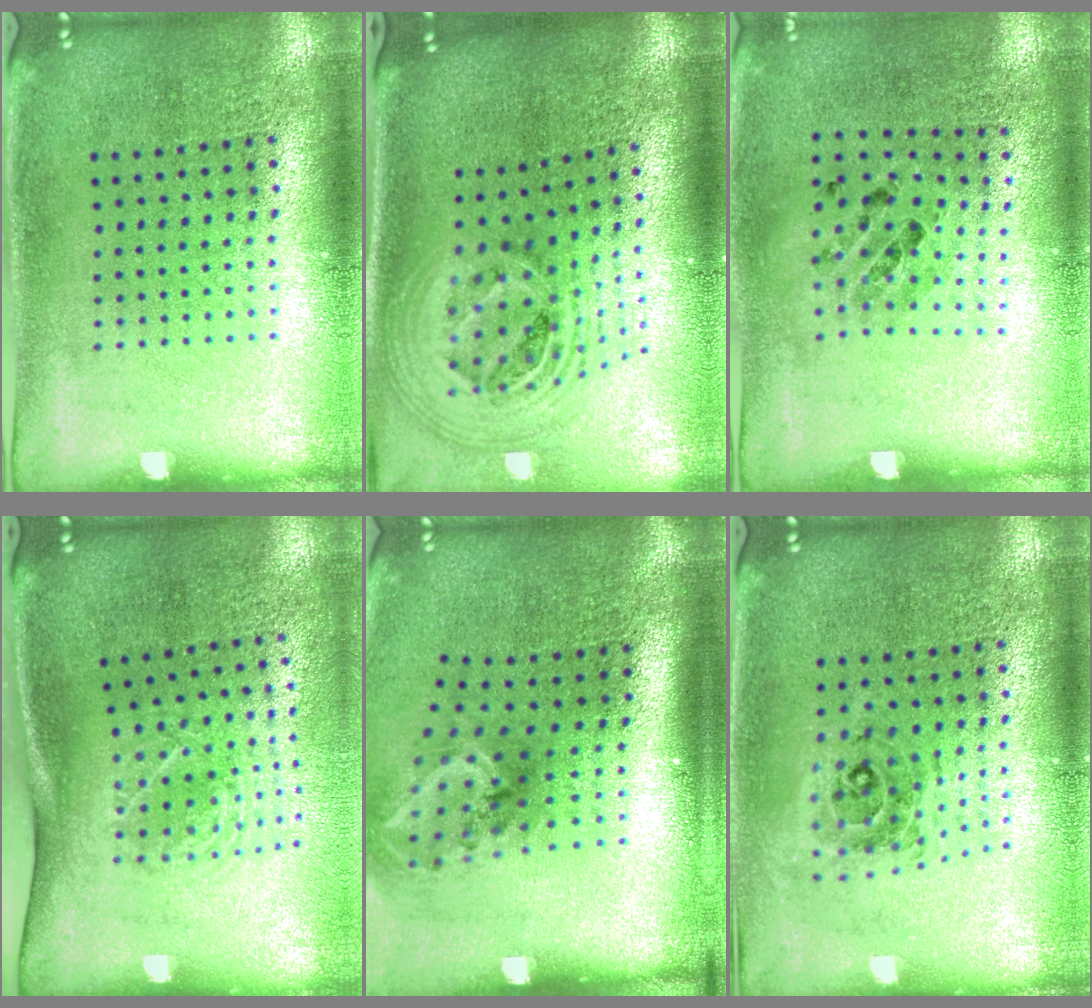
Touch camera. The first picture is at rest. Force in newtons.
{"total": 2.7, "press": 1.9, "slide": 1.9}
{"total": 0.9, "press": 0.7, "slide": 0.5}
{"total": 1.8, "press": 1.3, "slide": 1.4}
{"total": 2.1, "press": 1.3, "slide": 1.6}
{"total": 0.7, "press": 0.7, "slide": 0.1}